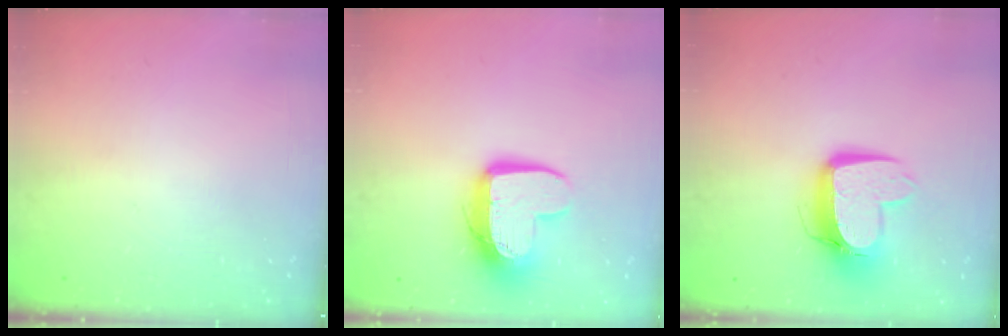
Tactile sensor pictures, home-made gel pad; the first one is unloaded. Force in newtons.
{"total": 13.2, "press": 13.2, "slide": 1.1}
{"total": 12.5, "press": 12.4, "slide": 1.2}